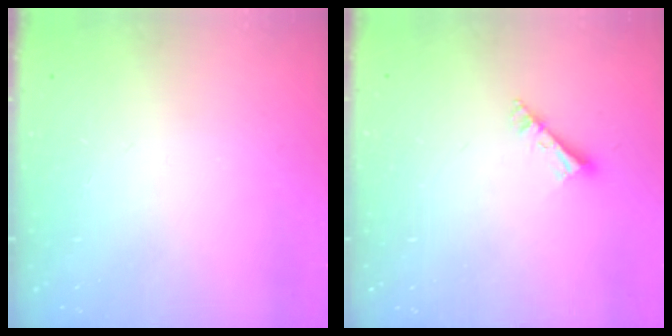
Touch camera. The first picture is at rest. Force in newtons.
{"total": 4.1, "press": 4.1, "slide": 0.2}